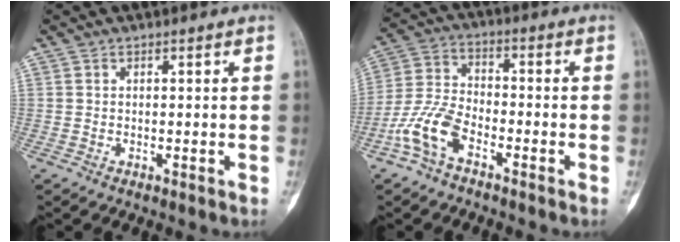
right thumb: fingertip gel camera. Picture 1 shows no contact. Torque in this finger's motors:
{"motor_torque": [0.17, 0.12, 0.06, -0.08, 0.08]}